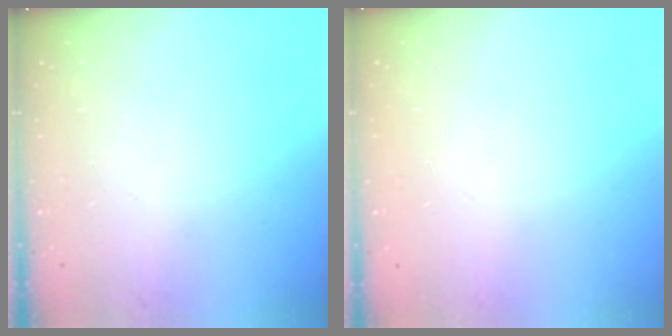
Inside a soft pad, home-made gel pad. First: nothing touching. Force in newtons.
{"total": 0.0}